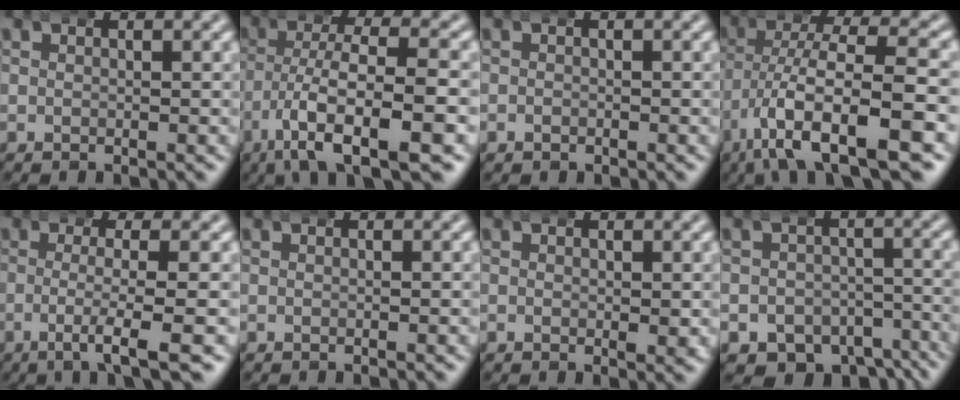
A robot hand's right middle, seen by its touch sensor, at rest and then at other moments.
{"total": 9.3, "force": [-5.5, 3.5, 6.6], "torque": [-0.137, -0.033, -0.071]}
{"total": 0.6, "force": [-0.4, 0.5, -0.1], "torque": [-0.004, -0.005, -0.003]}
{"total": 10.5, "force": [-5.7, 3.9, 7.9], "torque": [-0.162, -0.031, -0.071]}
{"total": 4.8, "force": [-1.9, -0.2, 4.4], "torque": [-0.081, -0.012, -0.026]}
{"total": 0.0}
{"total": 0.8, "force": [0.1, 0.5, 0.6], "torque": [-0.013, -0.005, 0.004]}
{"total": 11.6, "force": [-9.0, 6.9, 2.4], "torque": [-0.021, -0.036, -0.140]}